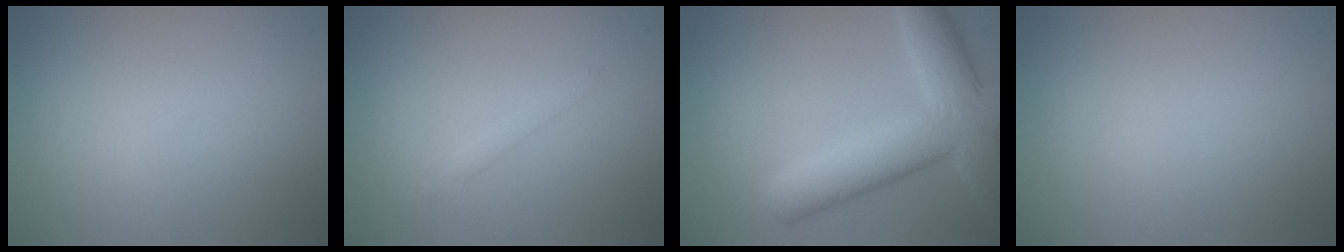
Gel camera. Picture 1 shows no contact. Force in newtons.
{"total": 1.0, "press": 1.0, "slide": 0.0}
{"total": 9.0, "press": 8.9, "slide": 0.3}
{"total": 0.0}